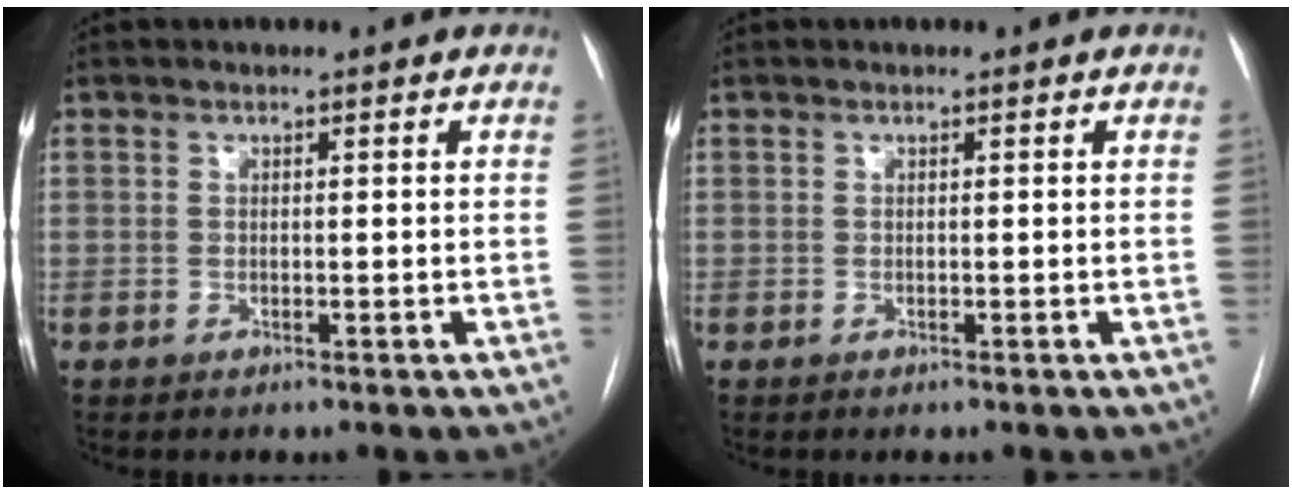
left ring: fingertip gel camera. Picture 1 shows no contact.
{"total": 0.0}